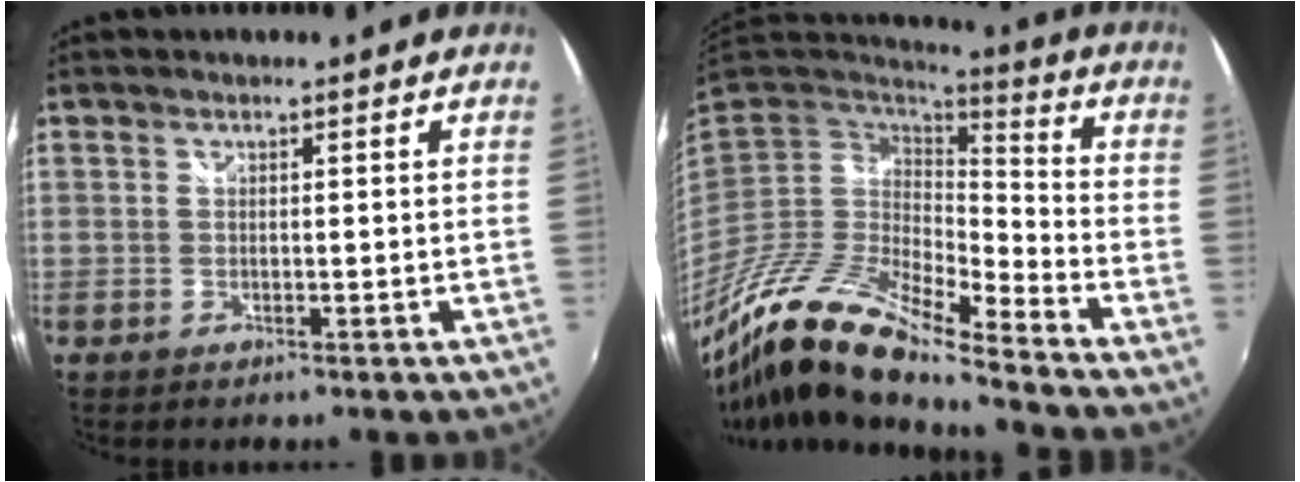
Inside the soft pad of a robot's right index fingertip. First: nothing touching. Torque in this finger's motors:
{"motor_torque": [-1.36, -0.78, -0.26, -0.13]}